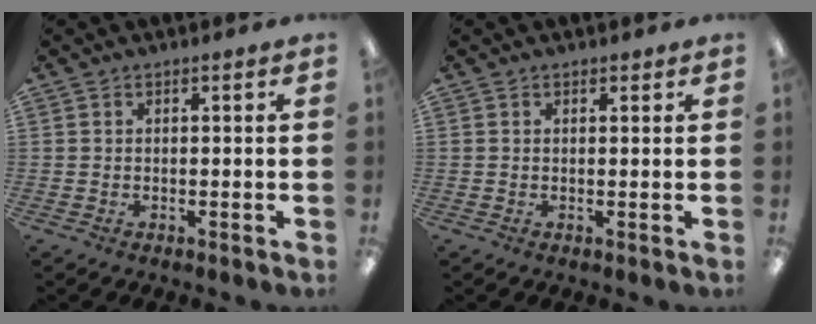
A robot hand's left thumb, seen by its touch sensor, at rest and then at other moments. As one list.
[{"total": 0.8, "force": [0.6, 0.5, 0.2], "torque": [0.004, -0.001, 0.010]}]